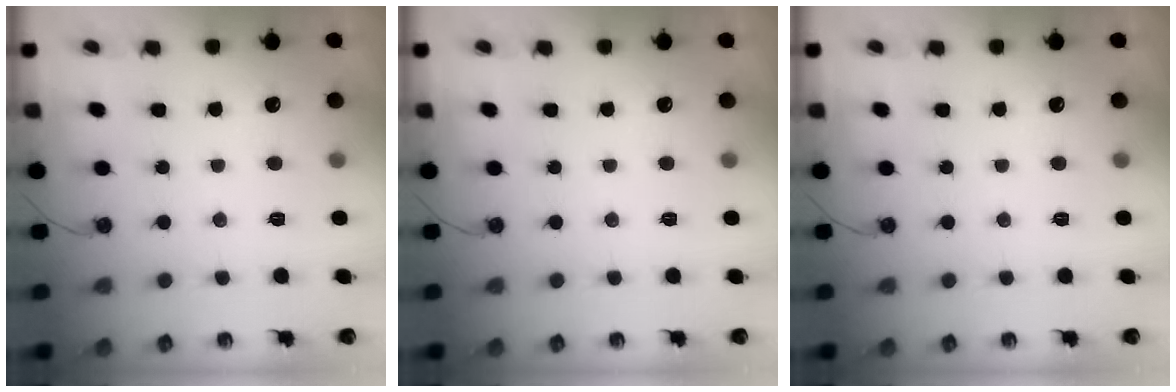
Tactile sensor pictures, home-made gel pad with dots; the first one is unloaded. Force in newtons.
{"total": 0.0}
{"total": 0.0}